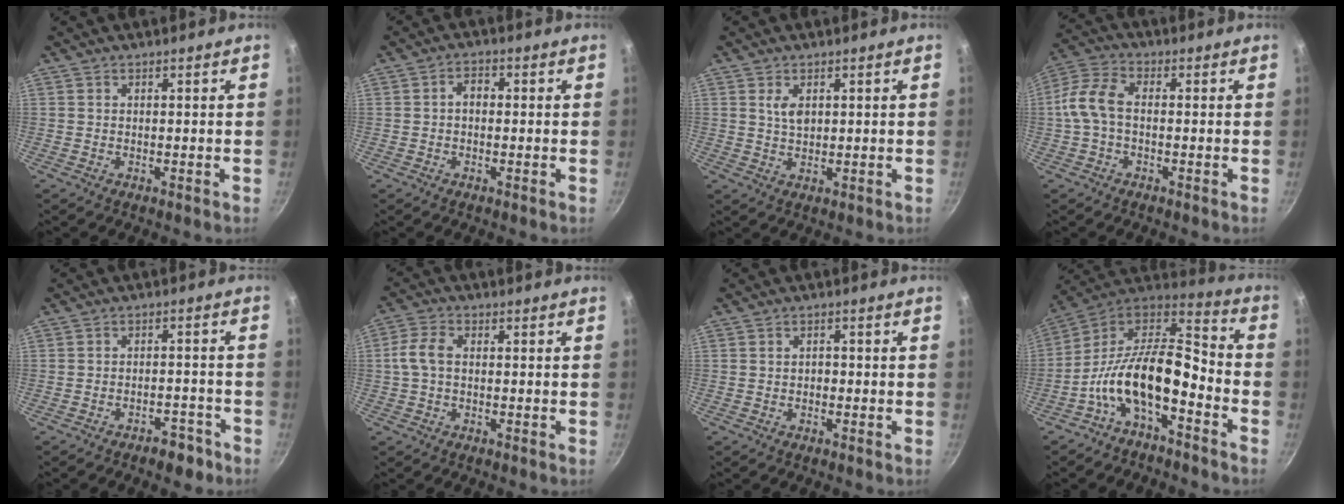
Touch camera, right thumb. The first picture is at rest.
{"total": 2.6, "force": [-0.1, 1.8, 1.9], "torque": [-0.020, 0.013, -0.008]}
{"total": 3.0, "force": [1.0, 1.7, 2.3], "torque": [-0.036, -0.008, 0.022]}
{"total": 7.8, "force": [-0.4, 4.7, 6.3], "torque": [-0.135, 0.025, -0.016]}
{"total": 4.7, "force": [-3.3, 2.1, 2.4], "torque": [-0.025, 0.028, -0.047]}
{"total": 5.1, "force": [0.0, 3.2, 3.9], "torque": [-0.087, 0.015, -0.005]}
{"total": 1.2, "force": [-0.3, 0.9, 0.7], "torque": [-0.003, 0.006, -0.008]}
{"total": 15.8, "force": [-6.1, 6.6, 13.0], "torque": [-0.214, 0.095, -0.114]}